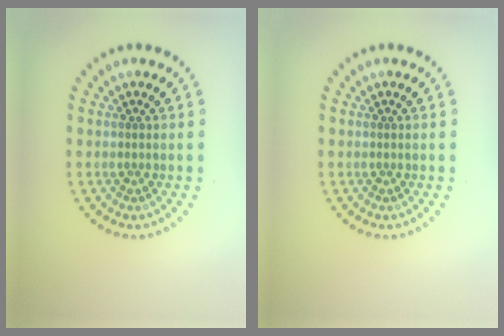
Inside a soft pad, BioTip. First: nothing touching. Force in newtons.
{"total": 0.0}